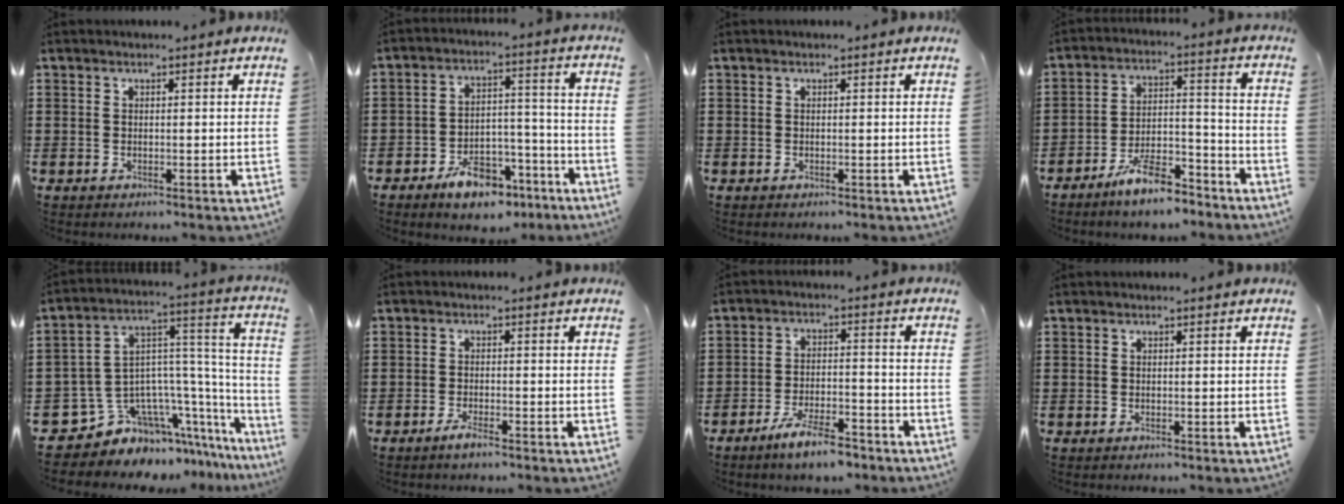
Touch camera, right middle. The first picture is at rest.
{"total": 7.9, "force": [-6.0, 3.6, 3.7], "torque": [-0.059, 0.029, -0.108]}
{"total": 0.0}
{"total": 8.4, "force": [-7.0, 1.8, 4.2], "torque": [-0.081, 0.014, -0.133]}
{"total": 8.1, "force": [-5.6, 5.6, 1.9], "torque": [-0.074, -0.020, -0.106]}
{"total": 2.0, "force": [-1.5, 0.3, 1.2], "torque": [-0.030, -0.004, -0.030]}
{"total": 6.5, "force": [-5.4, 1.2, 3.5], "torque": [-0.074, -0.001, -0.102]}
{"total": 0.0}